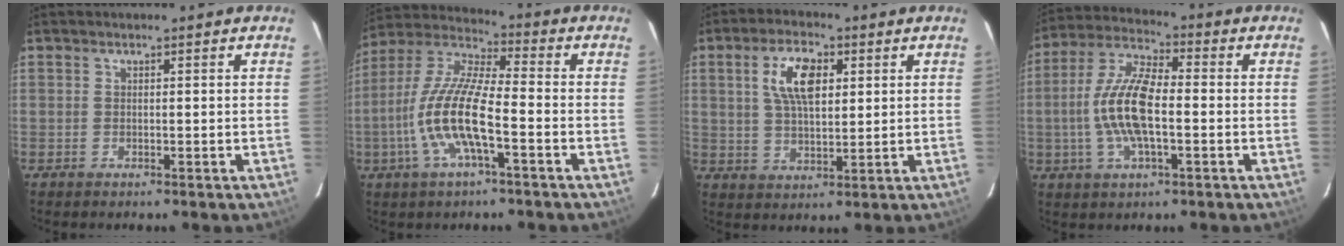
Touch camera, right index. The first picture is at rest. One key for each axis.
{"total": 14.0, "fx": -4.3, "fy": 2.9, "fz": 12.9, "tx": -0.268, "ty": -0.003, "tz": -0.090}
{"total": 8.6, "fx": 2.9, "fy": 4.0, "fz": 7.1, "tx": -0.135, "ty": 0.012, "tz": 0.054}
{"total": 12.8, "fx": -1.9, "fy": 4.5, "fz": 11.8, "tx": -0.245, "ty": 0.007, "tz": -0.041}